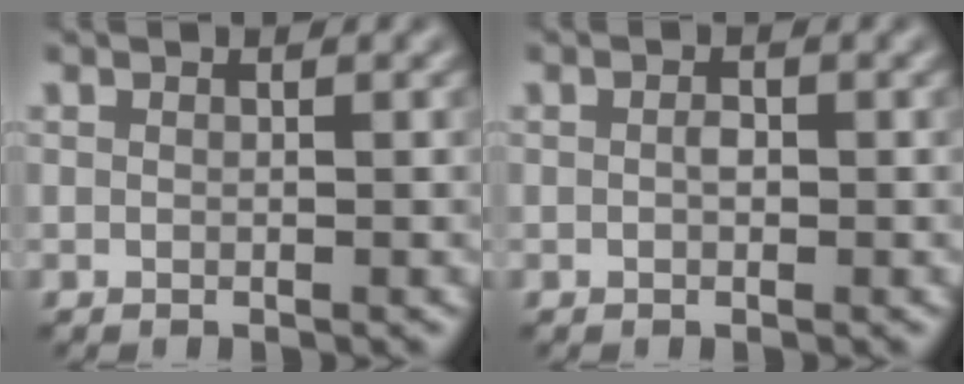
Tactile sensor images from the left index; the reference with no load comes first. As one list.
[{"total": 0.8, "force": [0.0, 0.5, 0.6], "torque": [-0.011, 0.000, -0.002]}]